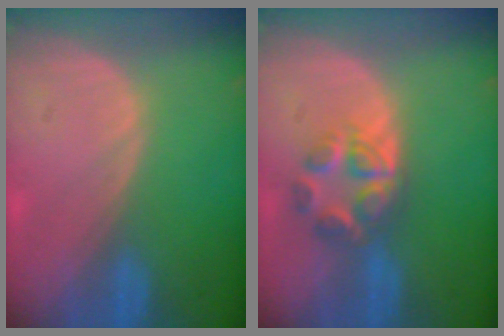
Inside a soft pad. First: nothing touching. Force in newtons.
{"total": 5.9, "press": 5.5, "slide": 2.2}